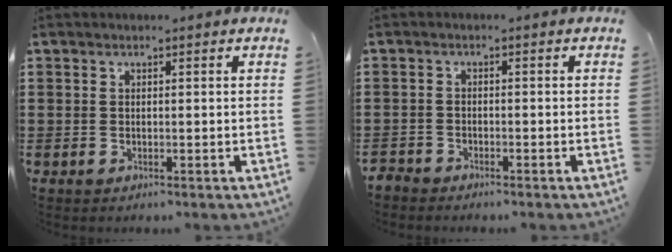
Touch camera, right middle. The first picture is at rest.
{"total": 2.2, "force": [-2.1, 0.6, -0.2], "torque": [-0.010, -0.002, -0.050]}